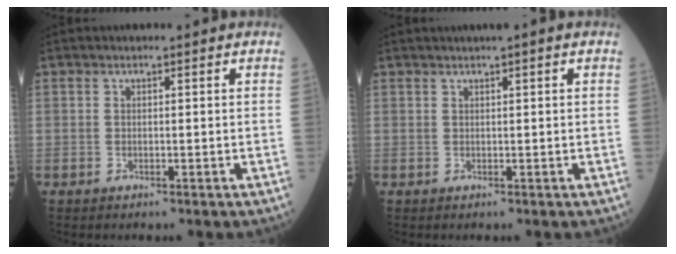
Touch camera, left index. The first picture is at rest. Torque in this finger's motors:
{"motor_torque": [0.13, -0.22, 0.03, 0.01]}